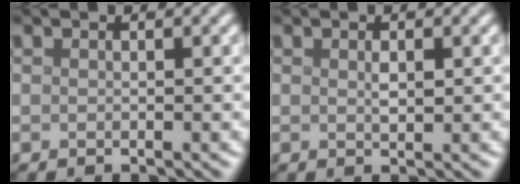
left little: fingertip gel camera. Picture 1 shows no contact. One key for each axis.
{"total": 1.1, "fx": 0.3, "fy": 0.5, "fz": 1.0, "tx": -0.019, "ty": -0.001, "tz": 0.006}